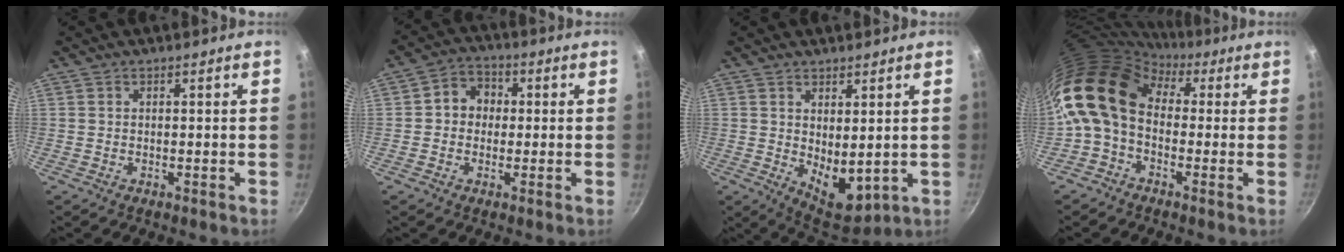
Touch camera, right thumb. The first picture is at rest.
{"total": 5.9, "force": [0.3, 5.2, 2.9], "torque": [-0.013, 0.012, -0.008]}
{"total": 8.4, "force": [1.2, 4.5, 6.9], "torque": [-0.080, -0.030, 0.036]}
{"total": 13.9, "force": [1.1, 9.9, 9.6], "torque": [-0.165, 0.027, -0.005]}